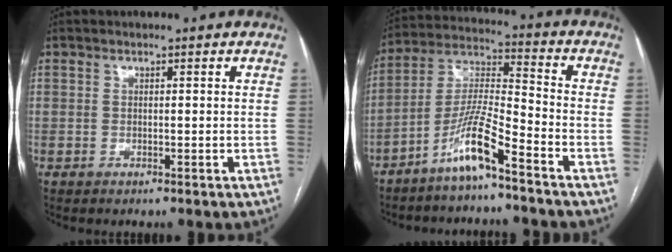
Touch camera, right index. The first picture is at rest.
{"total": 9.4, "force": [-6.2, 0.1, 7.0], "torque": [-0.149, -0.003, -0.125]}